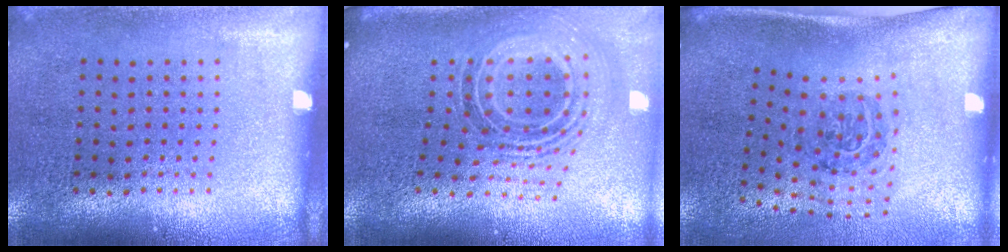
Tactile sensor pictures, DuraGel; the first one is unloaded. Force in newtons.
{"total": 1.8, "press": 1.3, "slide": 1.2}
{"total": 1.9, "press": 1.2, "slide": 1.5}